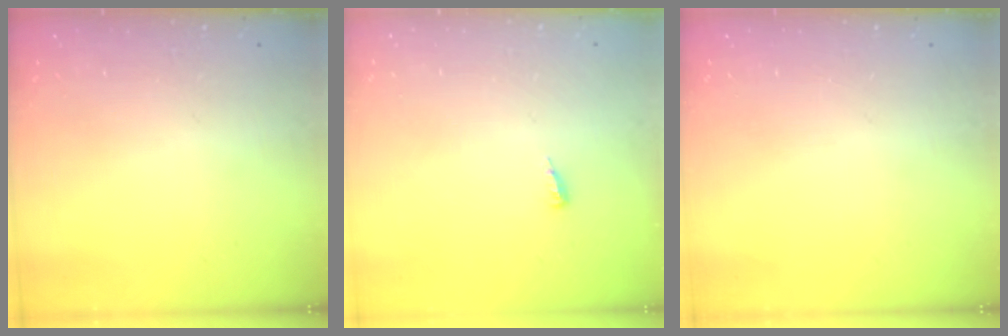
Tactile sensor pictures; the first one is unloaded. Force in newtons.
{"total": 3.4, "press": 3.3, "slide": 0.4}
{"total": 0.0}